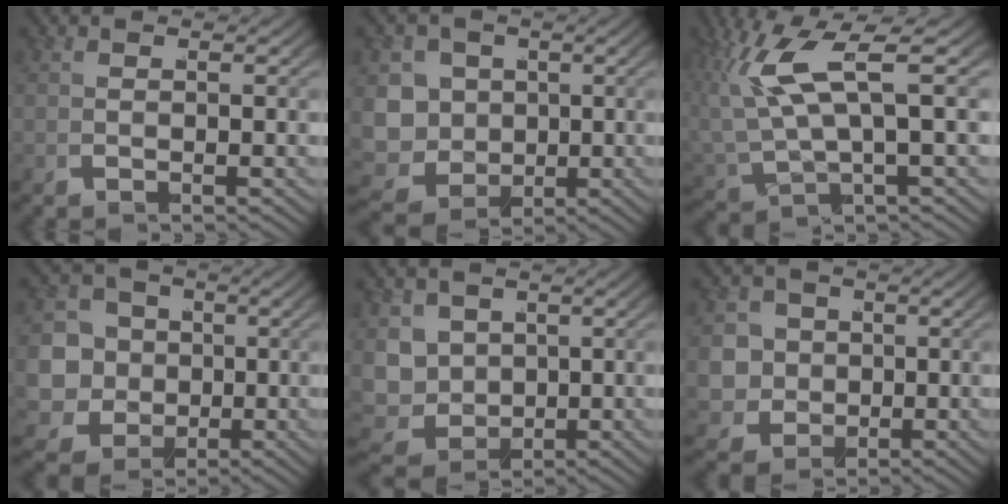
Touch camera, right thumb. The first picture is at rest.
{"total": 12.2, "force": [-2.9, 10.5, 5.6], "torque": [-0.144, -0.060, -0.047]}
{"total": 6.5, "force": [0.6, 3.6, 5.4], "torque": [-0.111, -0.013, 0.017]}
{"total": 12.5, "force": [-2.9, 10.8, 5.6], "torque": [-0.137, -0.056, -0.052]}
{"total": 8.8, "force": [-1.8, 7.4, 4.4], "torque": [-0.131, -0.066, -0.015]}
{"total": 9.3, "force": [-1.2, 8.0, 4.4], "torque": [-0.111, -0.046, -0.017]}